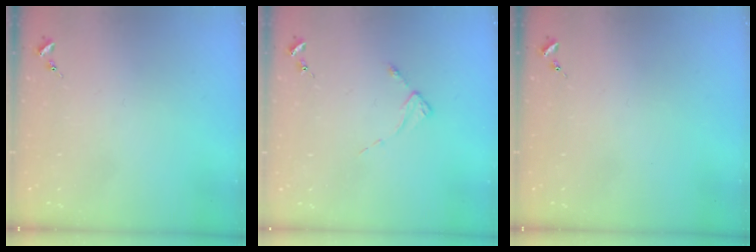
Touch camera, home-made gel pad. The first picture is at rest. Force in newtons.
{"total": 2.2, "press": 2.2, "slide": 0.4}
{"total": 0.0}